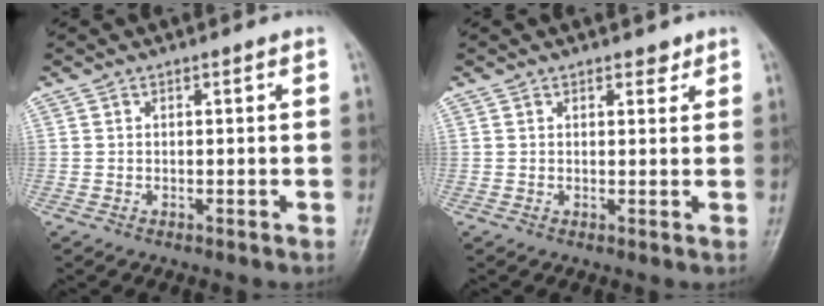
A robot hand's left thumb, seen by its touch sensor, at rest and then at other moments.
{"total": 2.0, "force": [1.4, 1.2, 0.9], "torque": [0.003, -0.006, 0.015]}